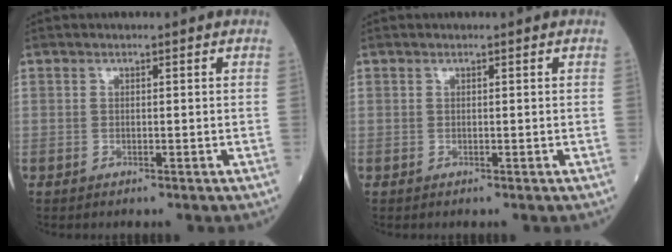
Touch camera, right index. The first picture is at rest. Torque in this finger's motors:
{"motor_torque": [-0.07, 0.01, 0.06, 0.01]}